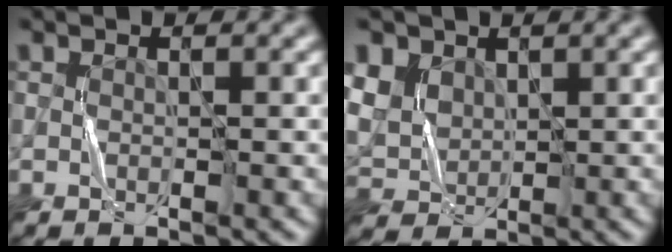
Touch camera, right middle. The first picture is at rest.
{"total": 4.7, "force": [1.9, 3.8, 2.1], "torque": [-0.059, 0.003, 0.043]}